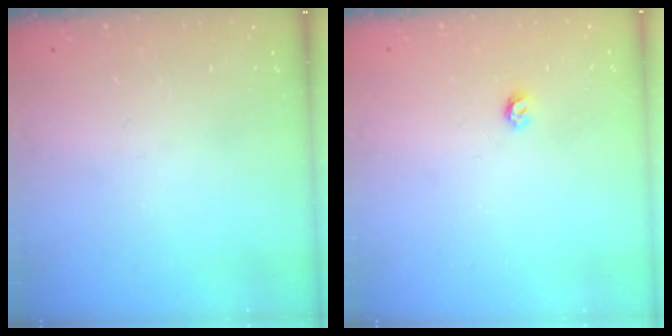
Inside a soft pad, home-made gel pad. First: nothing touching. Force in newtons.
{"total": 3.5, "press": 3.5, "slide": 0.3}